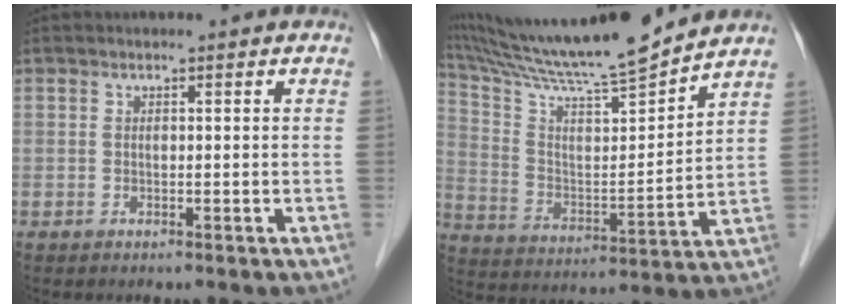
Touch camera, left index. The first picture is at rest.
{"total": 18.6, "force": [17.2, -0.9, 7.1], "torque": [-0.136, -0.017, 0.289]}